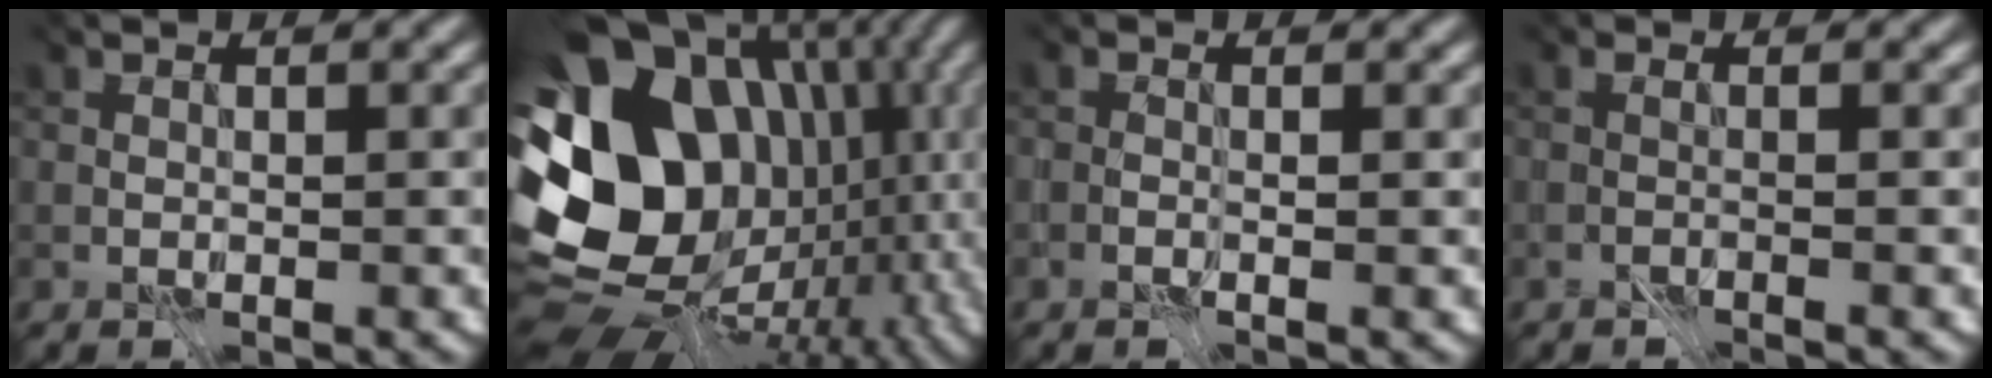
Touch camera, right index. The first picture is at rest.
{"total": 17.6, "force": [-0.6, 13.5, 11.3], "torque": [-0.215, -0.017, 0.042]}
{"total": 1.2, "force": [-0.8, 0.1, 0.8], "torque": [0.000, -0.006, -0.020]}
{"total": 1.5, "force": [-0.8, 0.3, 1.3], "torque": [0.012, 0.006, -0.035]}